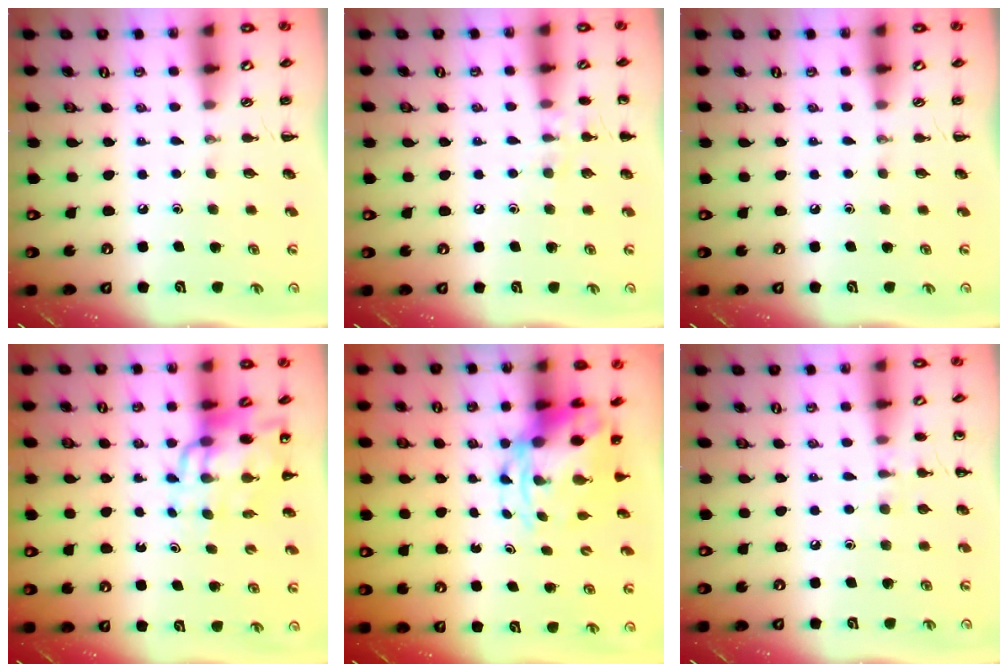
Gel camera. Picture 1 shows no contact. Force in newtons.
{"total": 7.4, "press": 7.1, "slide": 2.1}
{"total": 0.0}
{"total": 14.0, "press": 13.4, "slide": 3.8}
{"total": 6.6, "press": 6.3, "slide": 2.0}
{"total": 5.0, "press": 4.7, "slide": 1.5}